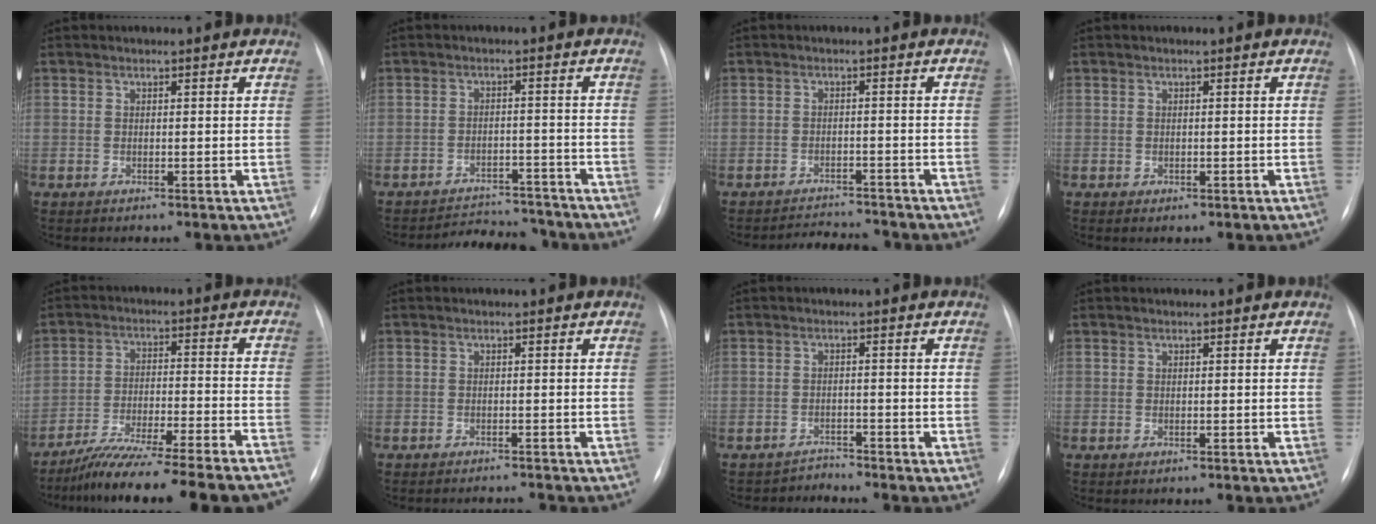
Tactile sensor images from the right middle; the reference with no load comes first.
{"total": 9.6, "force": [-9.3, 2.3, 1.2], "torque": [-0.010, 0.008, -0.122]}
{"total": 5.3, "force": [-5.3, 0.5, 0.5], "torque": [-0.009, 0.000, -0.077]}
{"total": 0.7, "force": [-0.3, 0.5, 0.3], "torque": [-0.005, 0.001, -0.002]}
{"total": 21.3, "force": [-18.9, -0.1, 9.8], "torque": [-0.124, -0.027, -0.281]}
{"total": 2.9, "force": [-2.9, -0.4, -0.1], "torque": [0.009, -0.006, -0.038]}
{"total": 2.3, "force": [-1.9, -0.2, -1.3], "torque": [0.031, -0.009, -0.031]}
{"total": 0.0}